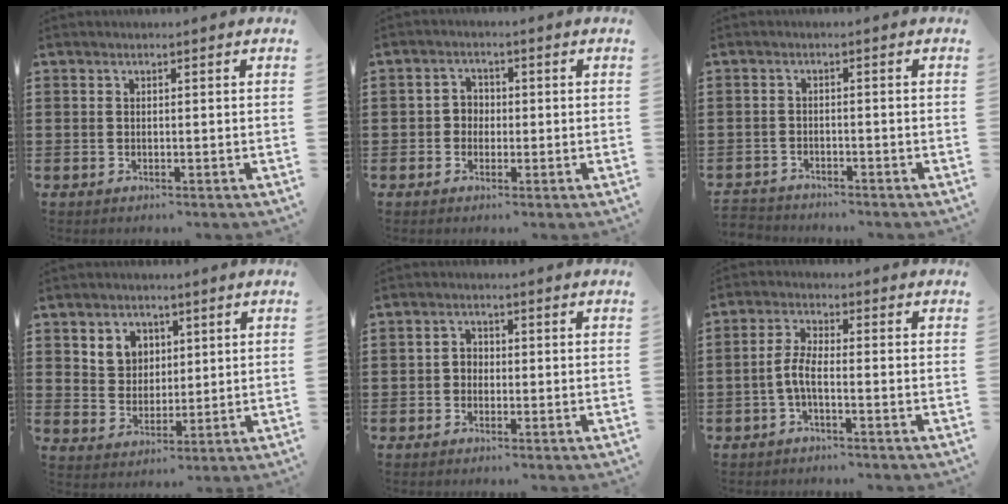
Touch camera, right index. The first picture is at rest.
{"total": 2.4, "force": [-0.7, 2.1, 0.9], "torque": [-0.024, 0.007, -0.017]}
{"total": 2.1, "force": [-2.0, 0.4, -0.2], "torque": [-0.004, 0.001, -0.046]}
{"total": 4.8, "force": [2.2, 4.1, 1.1], "torque": [-0.034, 0.012, 0.039]}
{"total": 1.7, "force": [-0.8, 1.4, 0.6], "torque": [-0.016, 0.005, -0.018]}
{"total": 3.9, "force": [-1.5, 1.0, 3.4], "torque": [-0.088, -0.006, -0.037]}